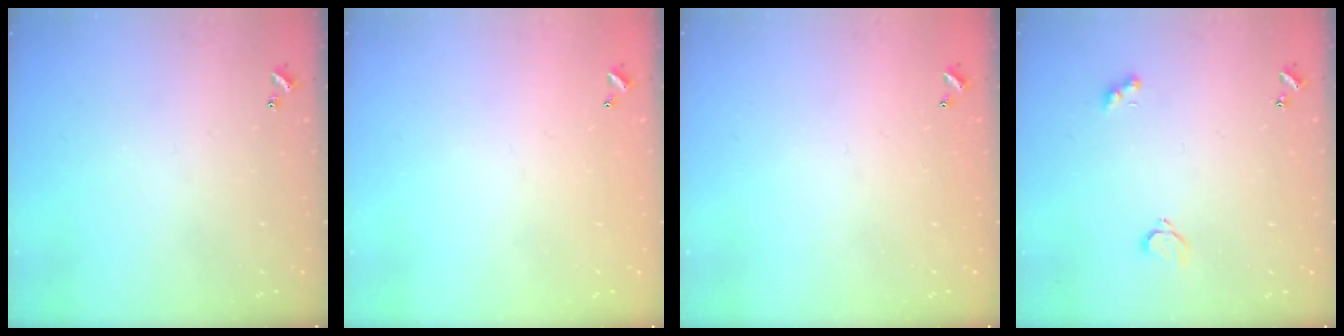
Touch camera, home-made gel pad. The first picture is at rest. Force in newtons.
{"total": 2.9, "press": 2.9, "slide": 0.1}
{"total": 2.8, "press": 2.8, "slide": 0.1}
{"total": 2.1, "press": 2.0, "slide": 0.5}